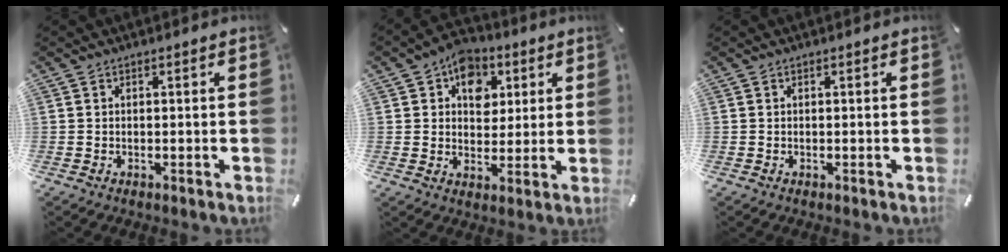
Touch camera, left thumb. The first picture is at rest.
{"total": 9.2, "force": [3.3, 7.3, 4.5], "torque": [-0.051, -0.007, 0.055]}
{"total": 0.0}